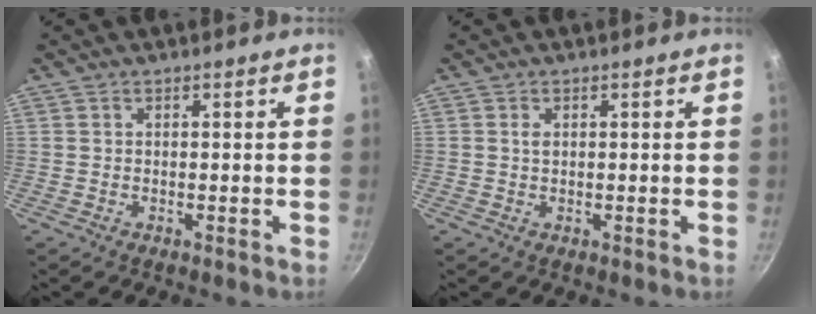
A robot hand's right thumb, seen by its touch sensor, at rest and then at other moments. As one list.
[{"total": 1.0, "force": [0.3, 0.6, 0.7], "torque": [-0.011, 0.000, 0.004]}]